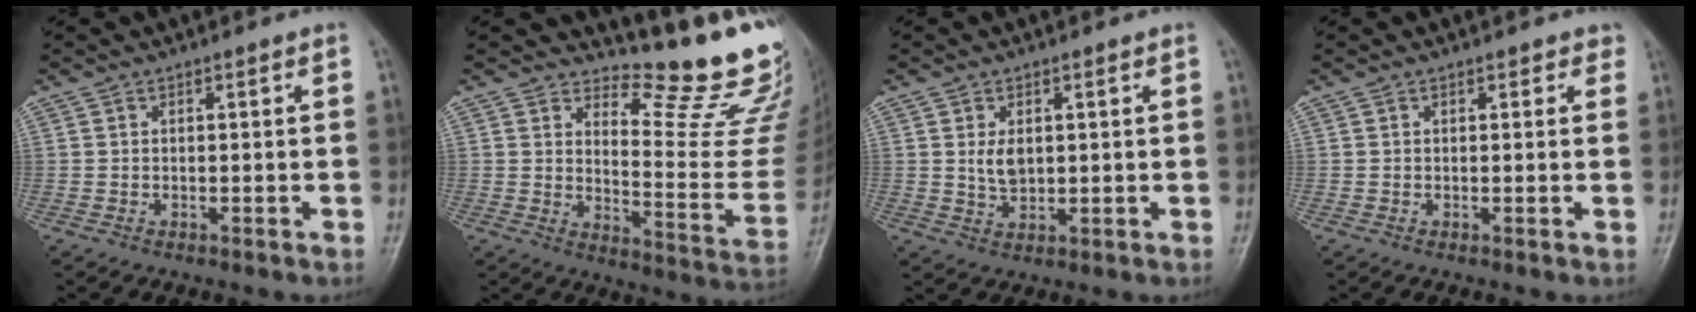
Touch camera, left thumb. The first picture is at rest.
{"total": 16.0, "force": [14.3, 2.2, 6.8], "torque": [-0.058, -0.178, 0.188]}
{"total": 3.5, "force": [0.9, 2.2, 2.6], "torque": [-0.036, -0.011, 0.025]}
{"total": 2.1, "force": [1.6, 1.1, 0.8], "torque": [0.012, -0.001, 0.010]}